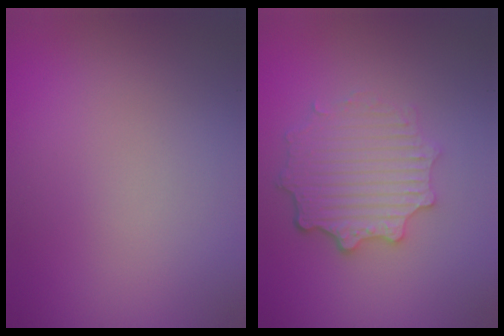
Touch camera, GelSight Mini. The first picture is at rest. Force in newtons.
{"total": 4.7, "press": 3.7, "slide": 2.9}